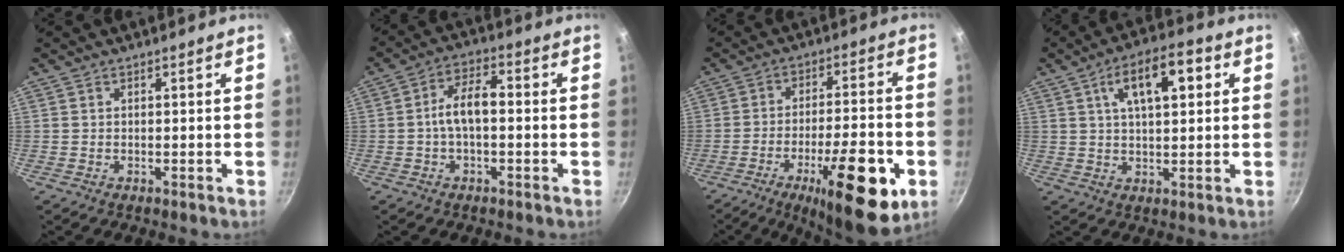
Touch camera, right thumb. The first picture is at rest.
{"total": 6.9, "force": [-0.6, 3.4, 6.0], "torque": [-0.100, 0.031, -0.018]}
{"total": 19.8, "force": [-6.6, 5.2, 17.9], "torque": [-0.262, 0.010, -0.097]}
{"total": 11.6, "force": [3.8, 5.1, 9.7], "torque": [-0.136, 0.010, 0.056]}